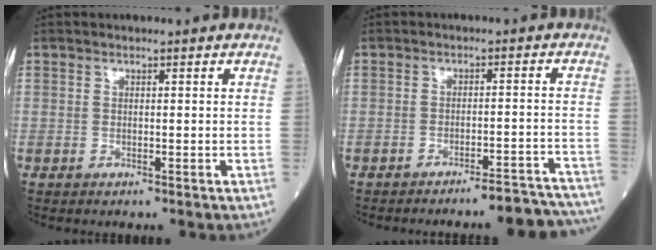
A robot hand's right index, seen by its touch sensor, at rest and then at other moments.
{"total": 9.7, "force": [-9.4, 0.5, 2.3], "torque": [0.002, 0.022, -0.115]}